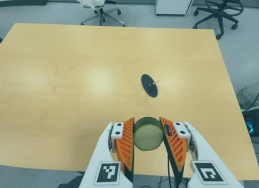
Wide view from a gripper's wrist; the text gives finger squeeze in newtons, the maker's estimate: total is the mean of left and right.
{"total": 10.9, "left": 9.5, "right": 12.3}